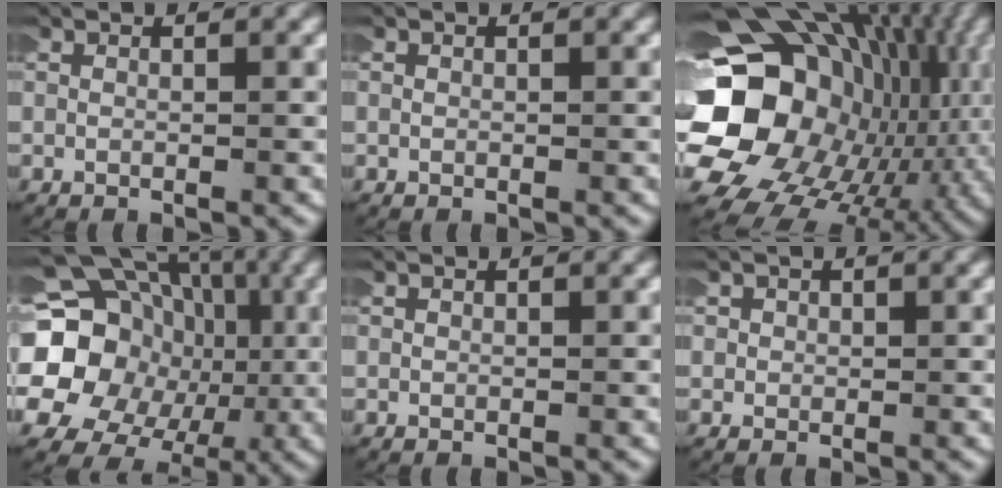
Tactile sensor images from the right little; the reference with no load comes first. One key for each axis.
{"total": 0.0}
{"total": 22.4, "fx": 0.9, "fy": 17.1, "fz": 14.5, "tx": -0.255, "ty": -0.035, "tz": 0.018}
{"total": 16.7, "fx": 0.7, "fy": 14.4, "fz": 8.4, "tx": -0.194, "ty": -0.033, "tz": 0.007}
{"total": 0.0}
{"total": 0.9, "fx": -0.2, "fy": 0.9, "fz": -0.2, "tx": -0.003, "ty": 0.000, "tz": -0.007}